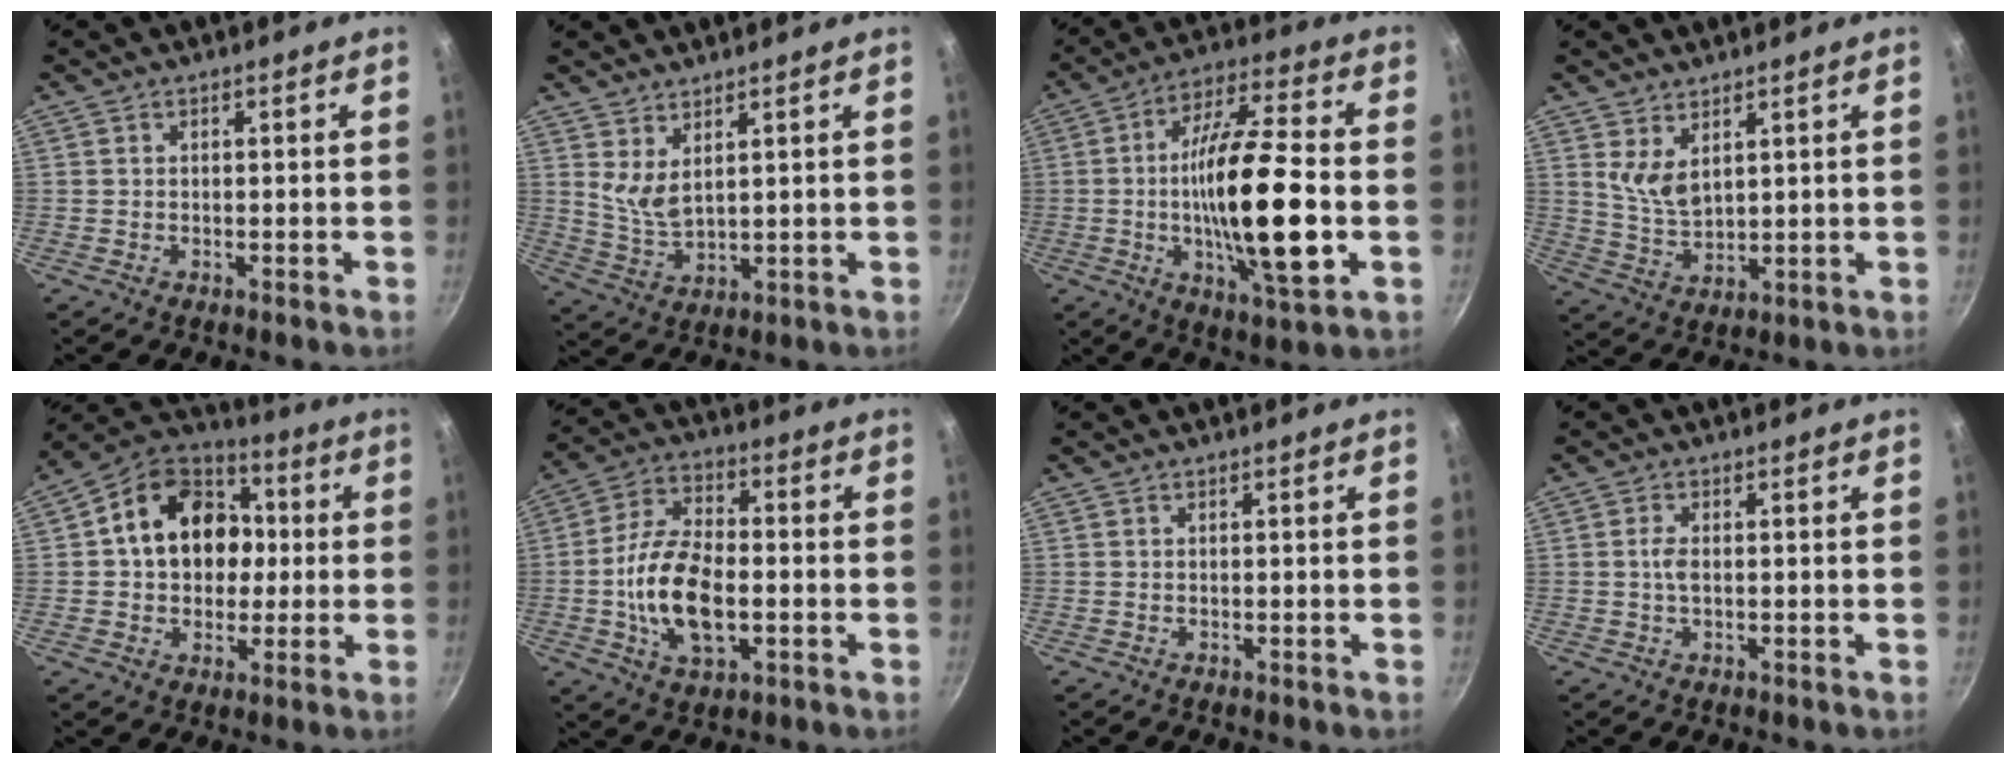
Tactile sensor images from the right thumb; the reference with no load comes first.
{"total": 5.1, "force": [3.2, 1.8, 3.5], "torque": [-0.061, -0.038, 0.070]}
{"total": 21.6, "force": [-2.8, 5.6, 20.7], "torque": [-0.359, 0.017, -0.054]}
{"total": 5.8, "force": [3.1, 2.8, 4.0], "torque": [-0.068, -0.034, 0.068]}
{"total": 17.6, "force": [1.9, 13.8, 10.8], "torque": [-0.144, 0.033, 0.020]}
{"total": 14.8, "force": [-2.4, 7.8, 12.3], "torque": [-0.225, 0.022, -0.049]}
{"total": 0.0}
{"total": 2.2, "force": [0.0, 1.0, 1.9], "torque": [-0.041, 0.003, -0.003]}